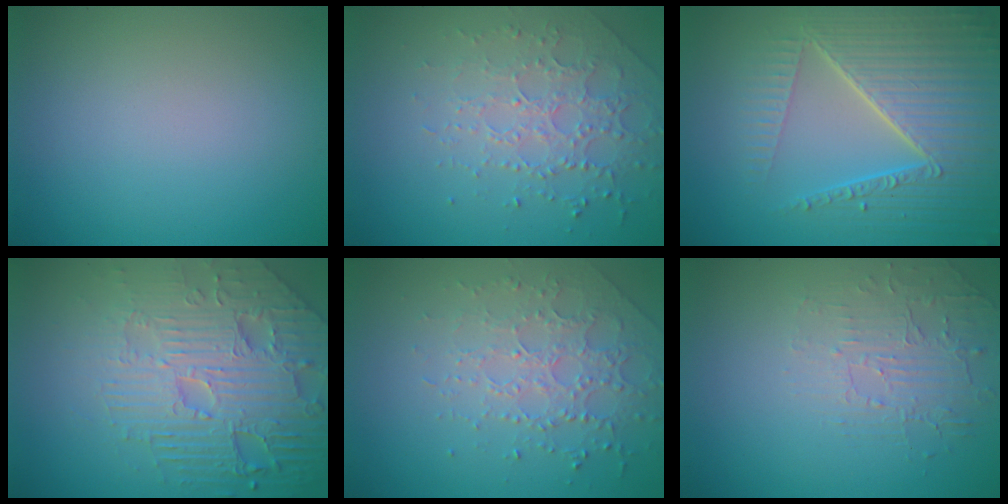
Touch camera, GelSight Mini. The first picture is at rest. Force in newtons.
{"total": 2.6, "press": 2.4, "slide": 1.1}
{"total": 7.9, "press": 5.8, "slide": 5.3}
{"total": 8.5, "press": 6.0, "slide": 6.0}
{"total": 2.6, "press": 2.4, "slide": 1.1}
{"total": 1.9, "press": 1.0, "slide": 1.6}